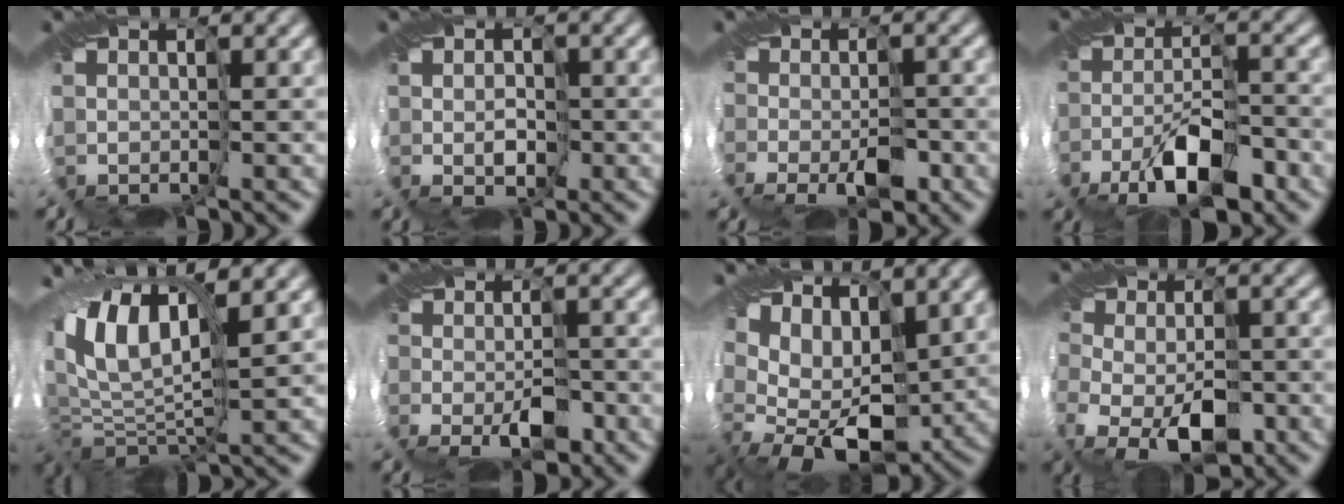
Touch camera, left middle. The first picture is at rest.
{"total": 1.6, "force": [-0.6, 1.1, 1.0], "torque": [-0.009, -0.001, -0.003]}
{"total": 1.1, "force": [-1.0, 0.0, 0.4], "torque": [0.005, -0.003, -0.016]}
{"total": 4.4, "force": [-2.7, 1.2, 3.3], "torque": [-0.053, -0.003, -0.046]}
{"total": 10.6, "force": [2.2, 5.0, 9.0], "torque": [-0.192, 0.004, 0.029]}
{"total": 1.5, "force": [-1.3, 0.2, 0.6], "torque": [0.001, -0.005, -0.022]}
{"total": 7.6, "force": [0.9, 4.9, 5.8], "torque": [-0.113, -0.013, 0.018]}
{"total": 4.3, "force": [-2.5, 1.7, 3.0], "torque": [-0.049, -0.022, -0.039]}